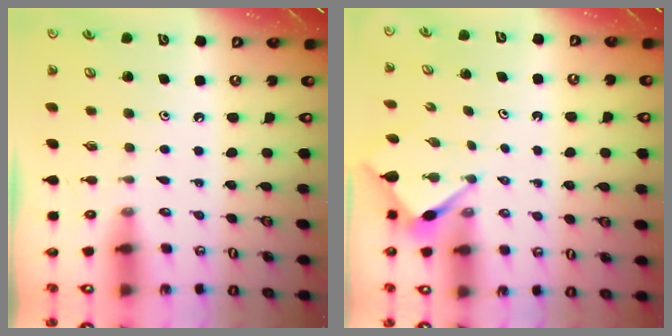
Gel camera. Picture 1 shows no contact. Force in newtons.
{"total": 3.3, "press": 3.3, "slide": 0.3}